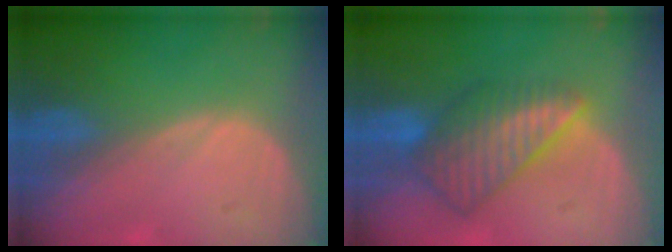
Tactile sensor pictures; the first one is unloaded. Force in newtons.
{"total": 8.5, "press": 7.4, "slide": 4.2}